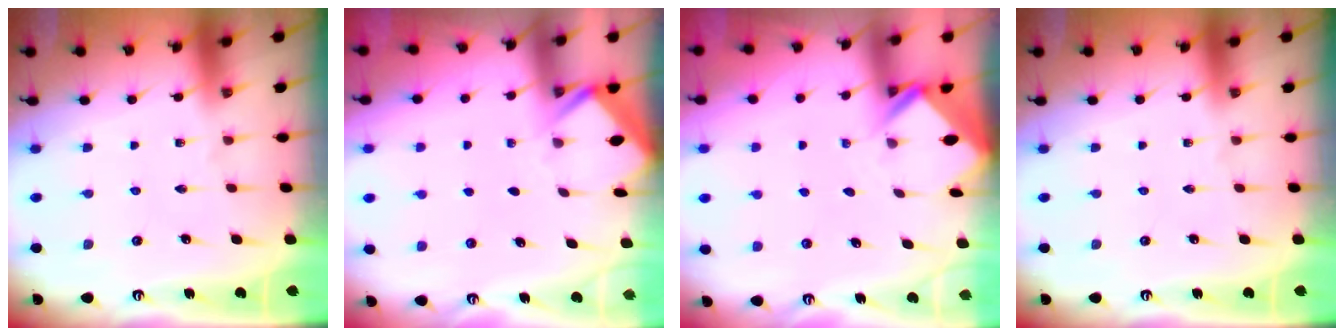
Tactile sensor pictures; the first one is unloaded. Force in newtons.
{"total": 3.4, "press": 3.4, "slide": 0.4}
{"total": 2.6, "press": 2.6, "slide": 0.2}
{"total": 0.0}